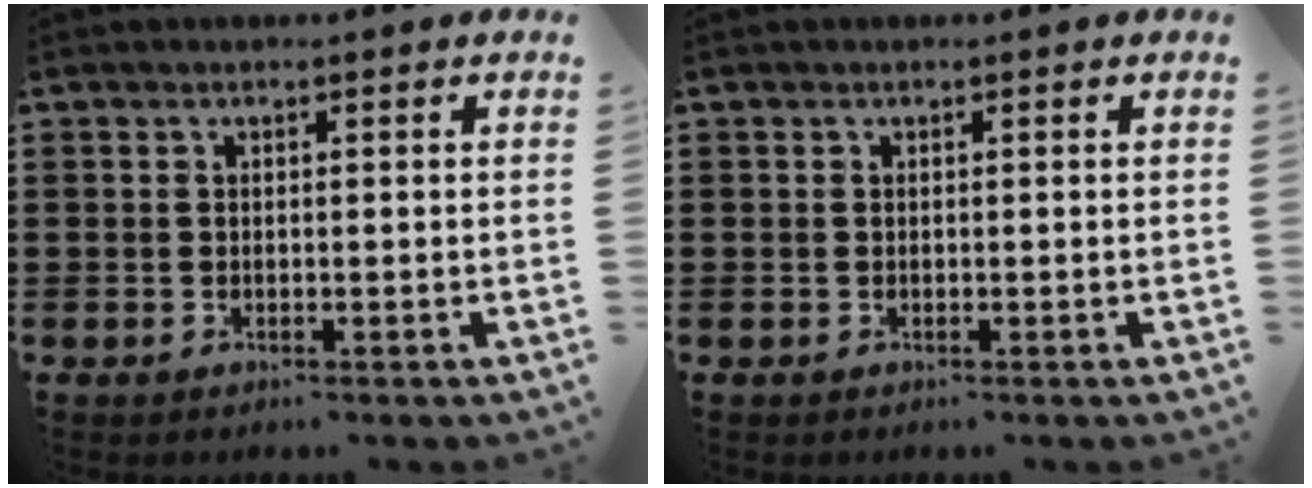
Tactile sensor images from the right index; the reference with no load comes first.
{"total": 0.0}